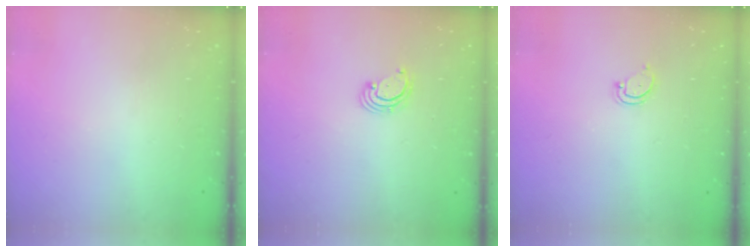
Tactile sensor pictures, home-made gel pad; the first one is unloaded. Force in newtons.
{"total": 2.7, "press": 2.7, "slide": 0.7}
{"total": 2.8, "press": 2.8, "slide": 0.2}